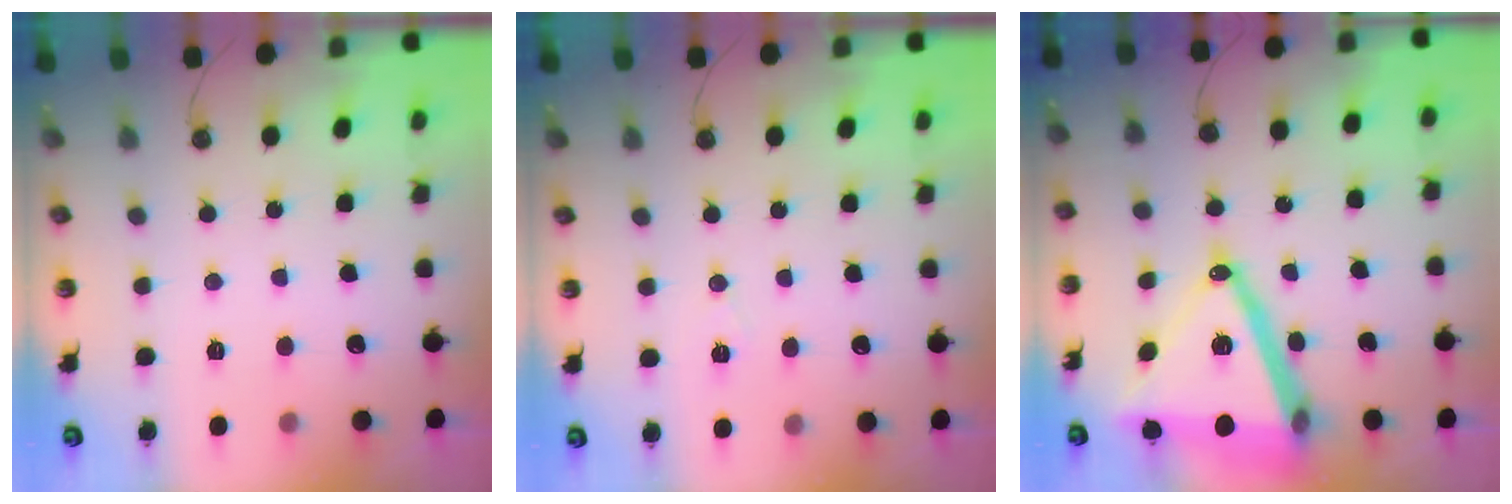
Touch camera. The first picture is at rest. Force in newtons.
{"total": 5.3, "press": 3.0, "slide": 4.4}
{"total": 23.9, "press": 23.6, "slide": 3.7}